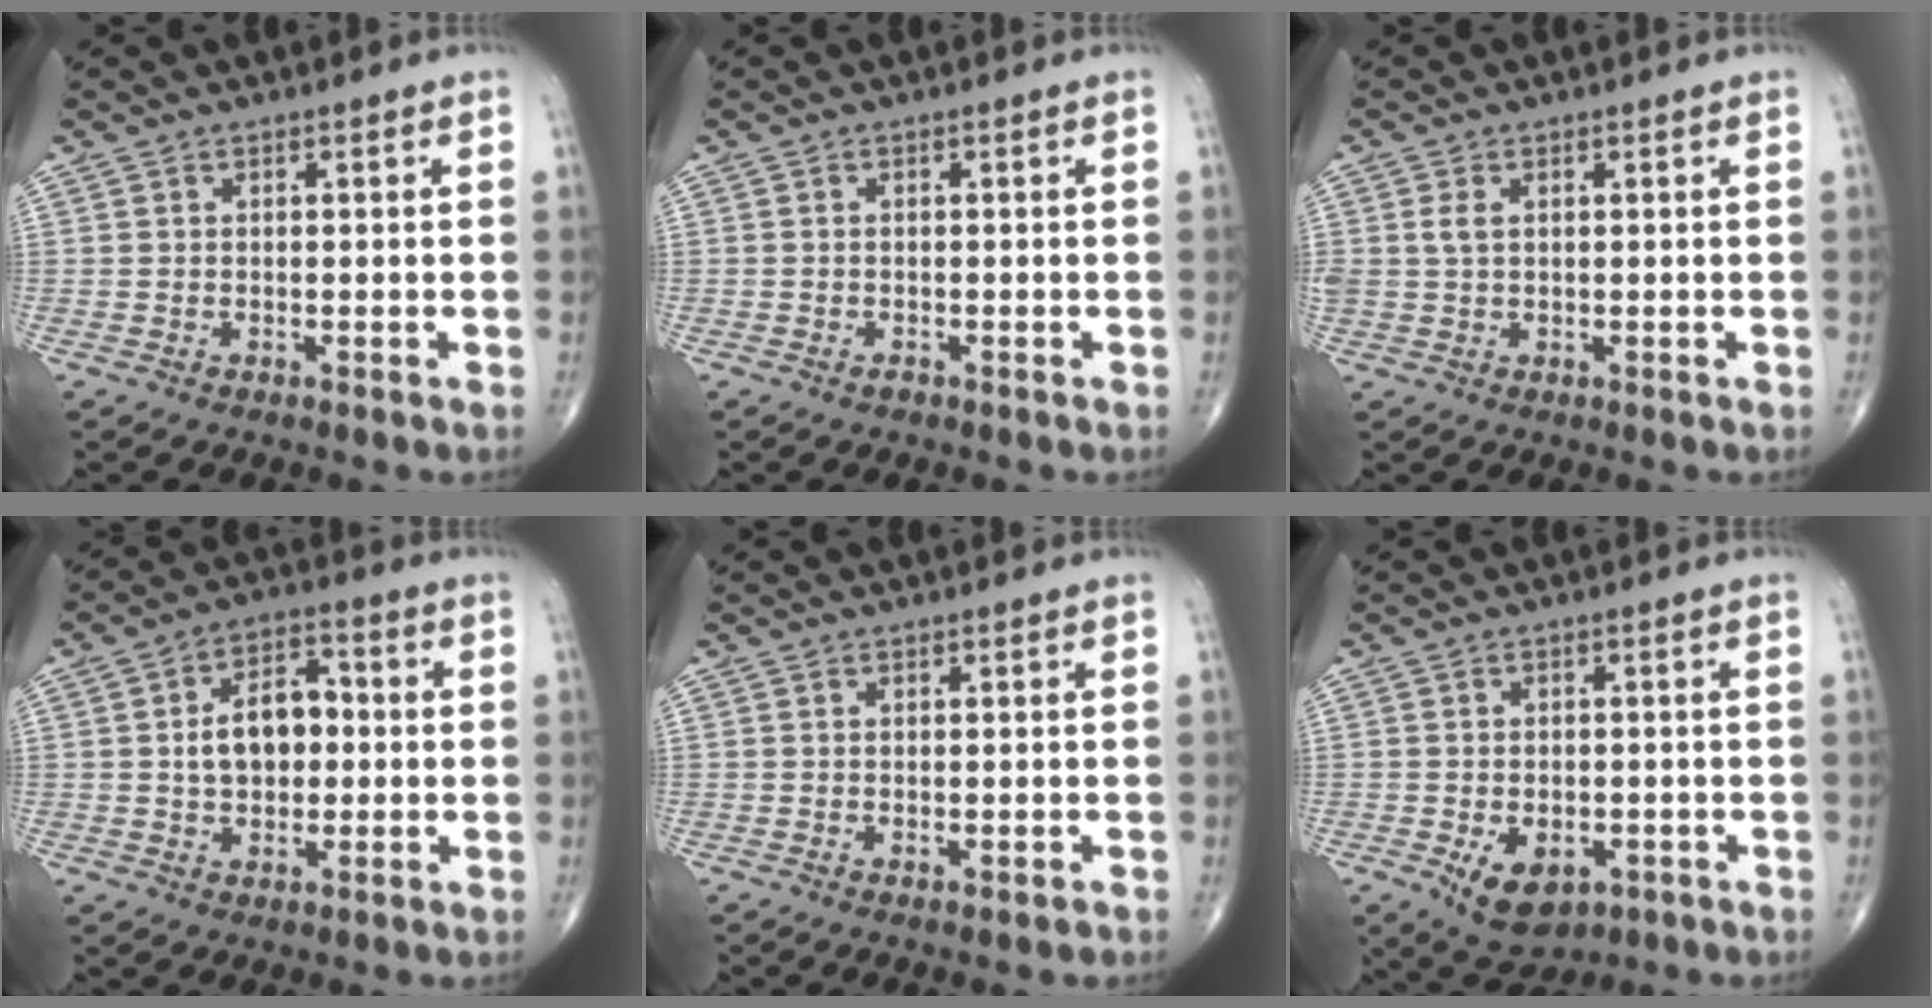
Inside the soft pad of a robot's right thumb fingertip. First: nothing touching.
{"total": 0.6, "force": [-0.4, 0.3, 0.2], "torque": [-0.004, 0.001, -0.009]}
{"total": 2.2, "force": [0.5, 1.4, 1.6], "torque": [-0.036, 0.003, 0.011]}
{"total": 10.1, "force": [0.2, 6.7, 7.6], "torque": [-0.098, 0.023, -0.001]}
{"total": 1.3, "force": [-0.5, 0.4, 1.1], "torque": [-0.017, -0.001, -0.004]}
{"total": 8.1, "force": [-3.1, 5.1, 5.5], "torque": [-0.076, 0.005, -0.035]}